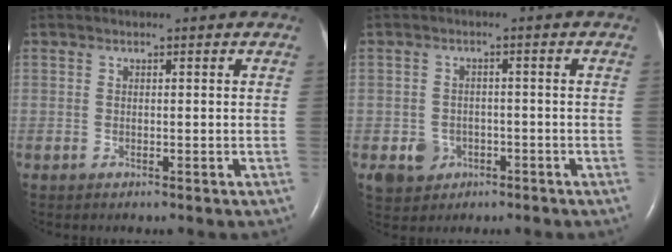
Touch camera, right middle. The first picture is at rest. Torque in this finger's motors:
{"motor_torque": [0.33, -0.26, -0.03, 0.00]}